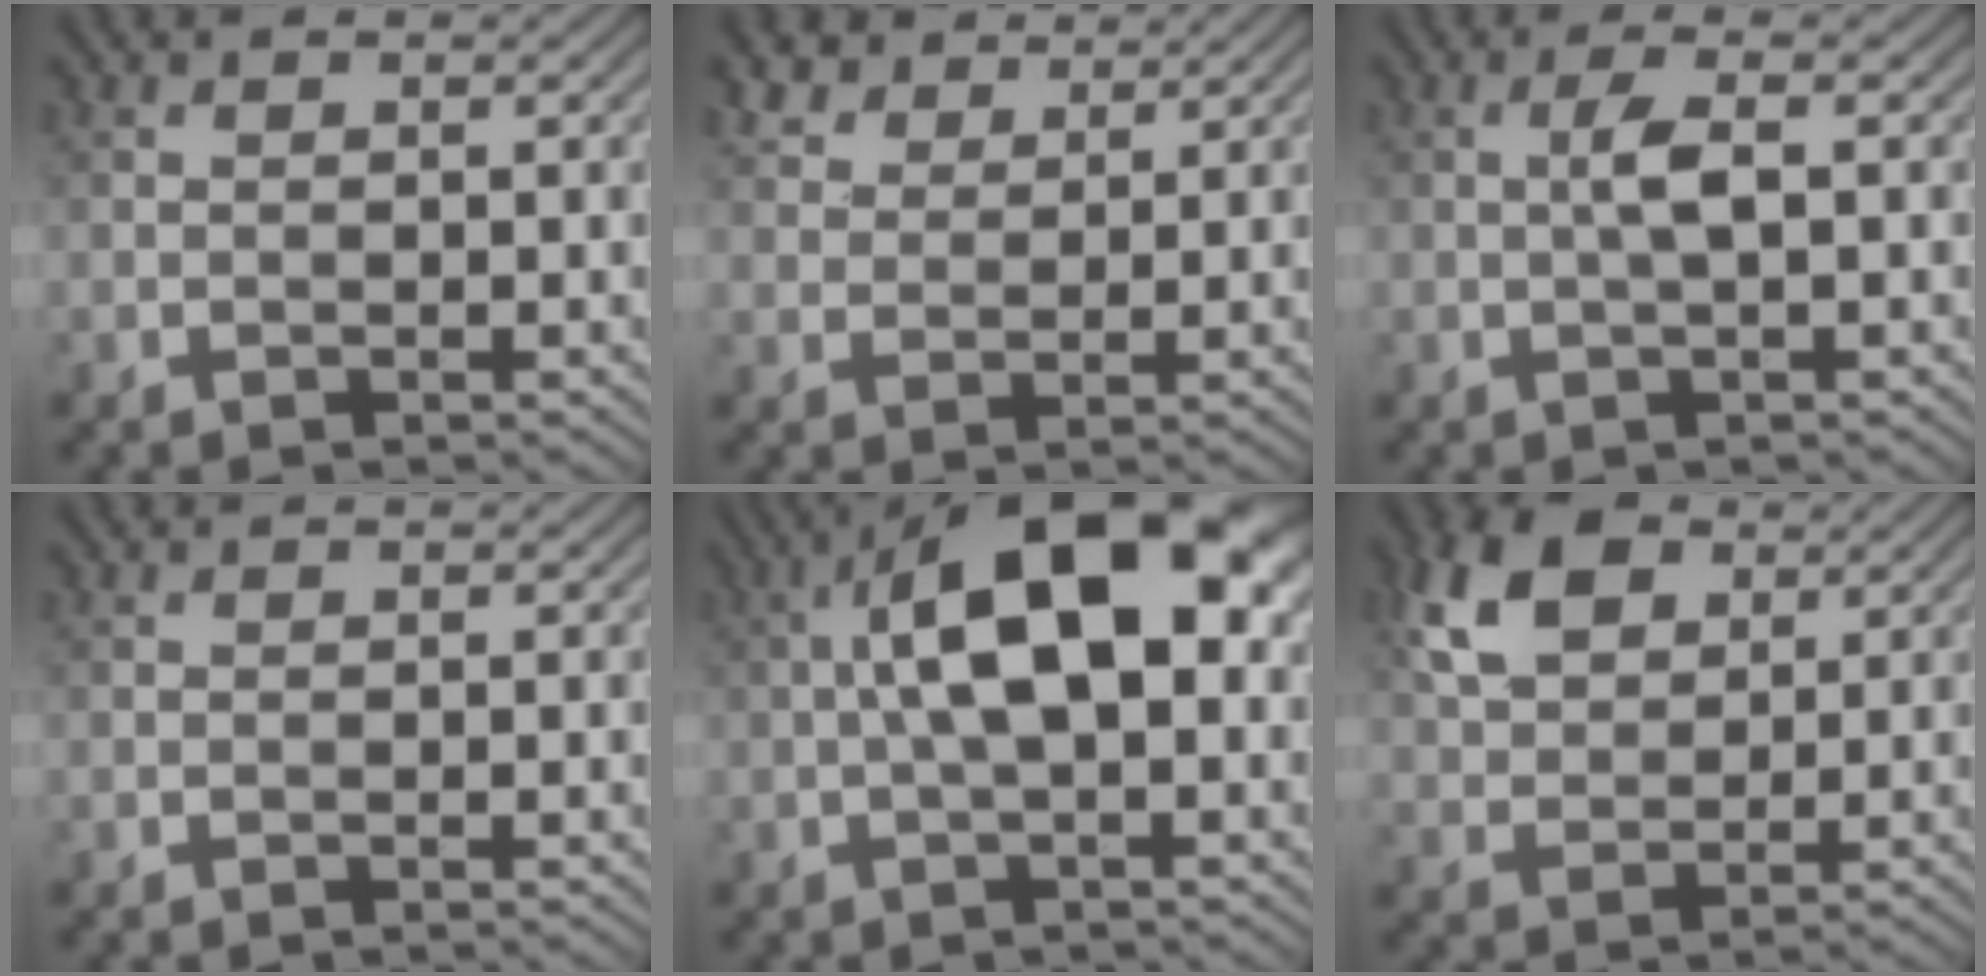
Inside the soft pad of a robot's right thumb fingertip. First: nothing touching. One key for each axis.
{"total": 4.0, "fx": 3.1, "fy": 2.1, "fz": 1.4, "tx": -0.043, "ty": 0.001, "tz": 0.071}
{"total": 2.7, "fx": 0.1, "fy": 0.4, "fz": 2.7, "tx": -0.055, "ty": 0.008, "tz": -0.002}
{"total": 0.0}
{"total": 13.8, "fx": 1.3, "fy": 5.9, "fz": 12.4, "tx": -0.203, "ty": 0.026, "tz": 0.013}
{"total": 8.0, "fx": 3.6, "fy": 5.1, "fz": 4.9, "tx": -0.120, "ty": 0.012, "tz": 0.066}